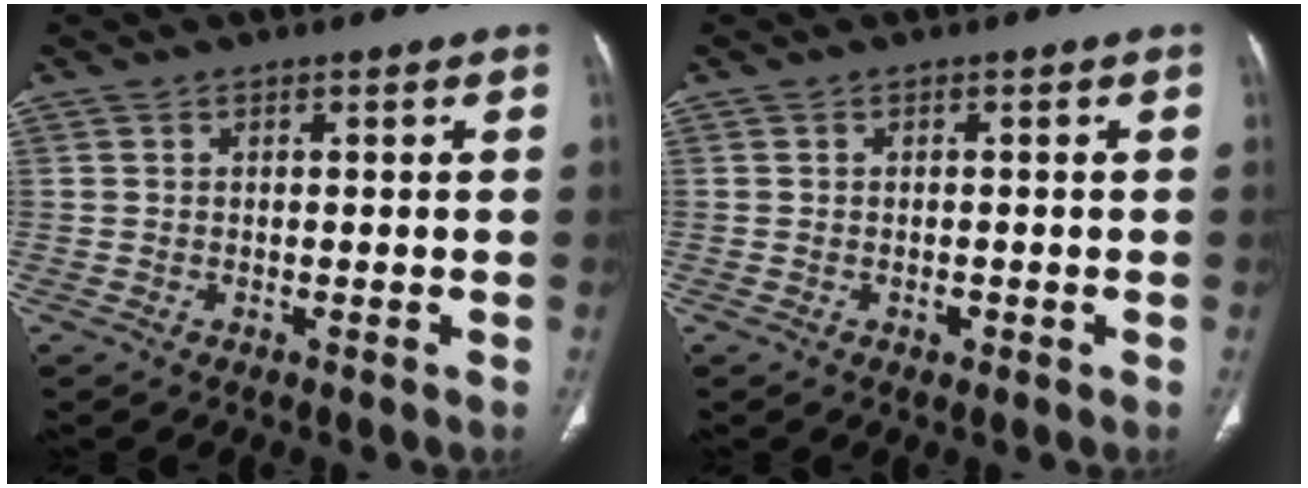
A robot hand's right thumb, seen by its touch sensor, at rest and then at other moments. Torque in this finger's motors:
{"motor_torque": [0.30, 0.02, 0.22, -0.56, 0.04]}